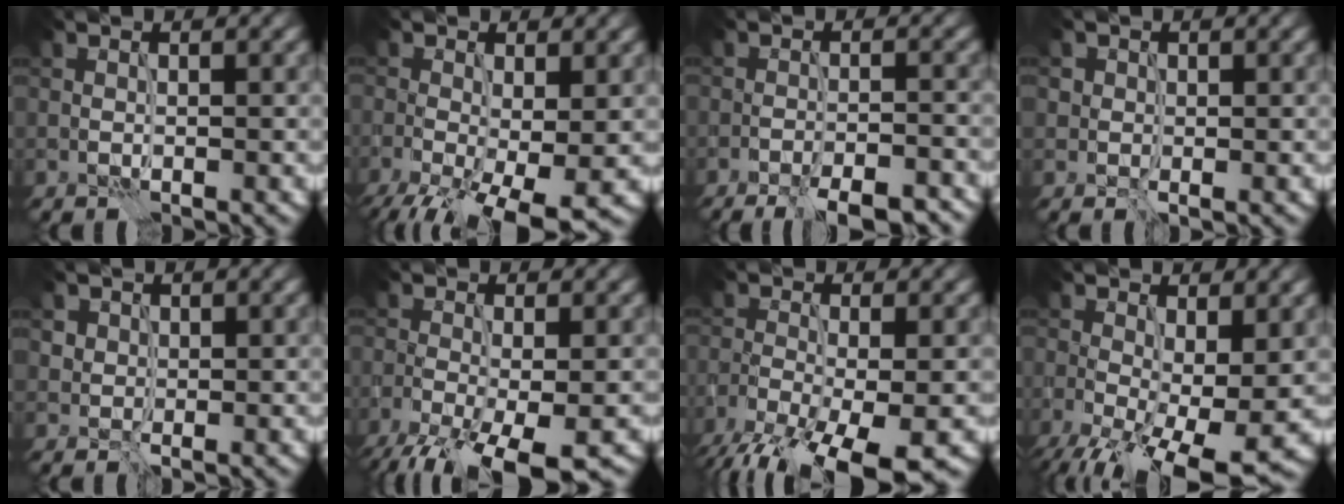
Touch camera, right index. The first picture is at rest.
{"total": 9.3, "force": [-3.7, 4.0, 7.5], "torque": [-0.139, -0.032, -0.053]}
{"total": 7.5, "force": [-6.0, 1.8, 4.1], "torque": [-0.044, 0.000, -0.074]}
{"total": 1.1, "force": [0.3, 1.0, 0.2], "torque": [0.001, -0.001, 0.003]}
{"total": 1.6, "force": [0.7, 1.4, 0.4], "torque": [-0.007, -0.003, 0.015]}
{"total": 8.4, "force": [-5.0, 2.8, 6.1], "torque": [-0.116, -0.035, -0.086]}
{"total": 9.5, "force": [-6.3, 3.0, 6.4], "torque": [-0.128, -0.039, -0.110]}
{"total": 11.1, "force": [-3.1, 5.2, 9.3], "torque": [-0.164, -0.033, -0.040]}